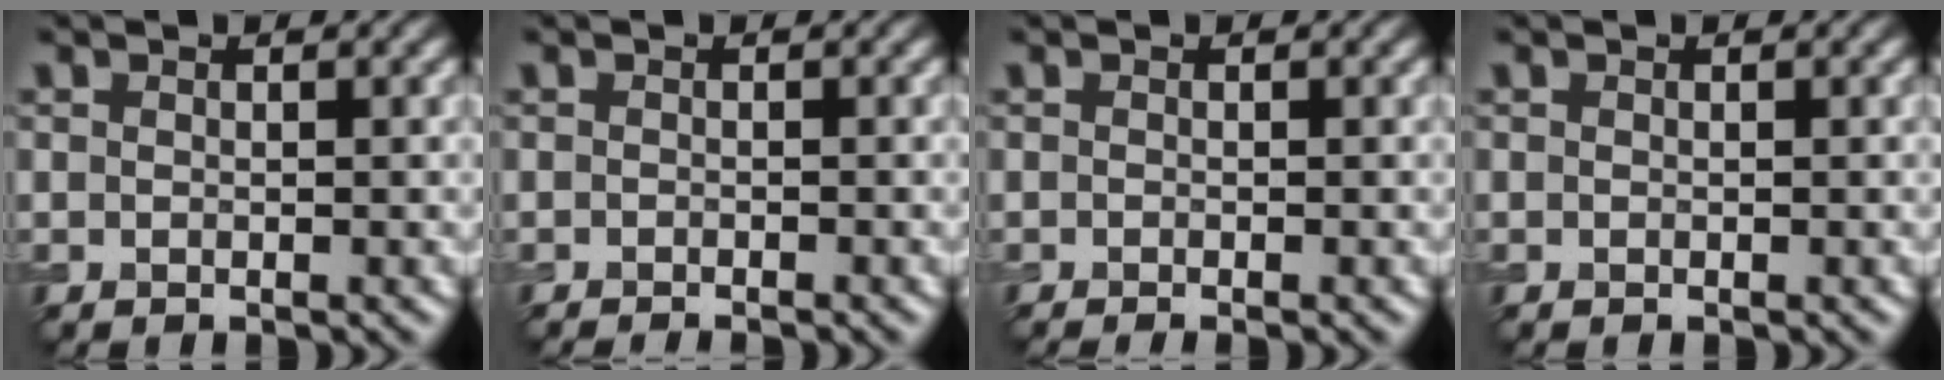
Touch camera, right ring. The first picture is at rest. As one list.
[{"total": 1.2, "force": [-1.0, 0.2, 0.5], "torque": [0.001, -0.003, -0.016]}, {"total": 1.0, "force": [-0.6, 0.3, 0.7], "torque": [-0.005, -0.007, -0.012]}, {"total": 0.0}]